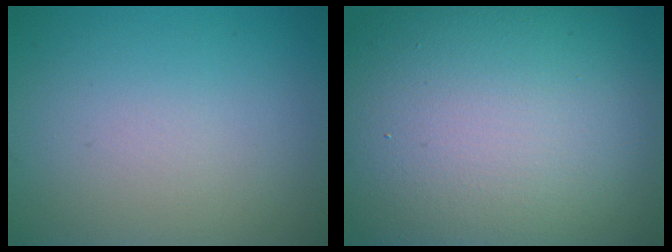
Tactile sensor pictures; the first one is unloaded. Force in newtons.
{"total": 19.1, "press": 19.1, "slide": 0.9}